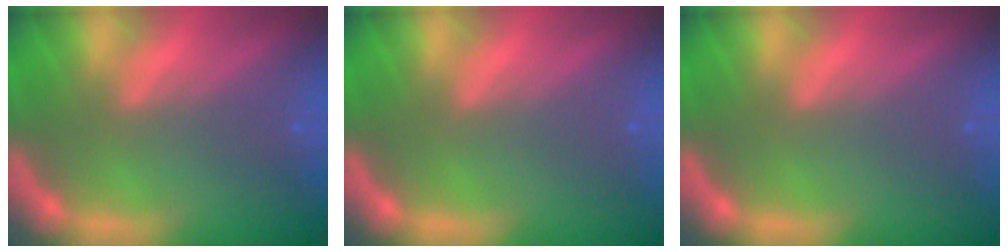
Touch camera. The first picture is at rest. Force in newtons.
{"total": 0.0}
{"total": 0.0}